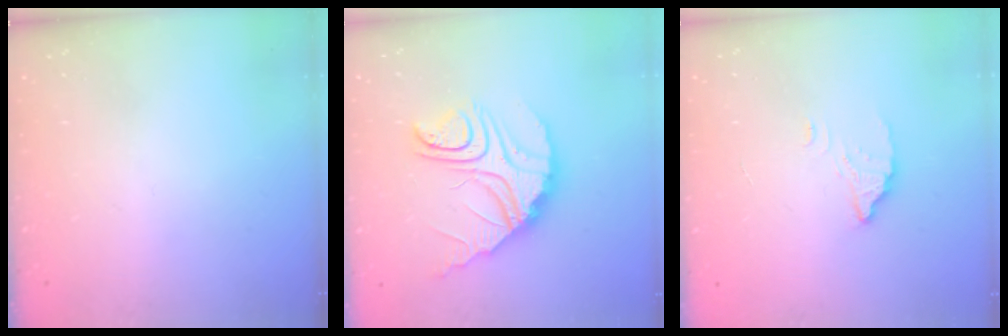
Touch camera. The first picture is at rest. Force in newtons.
{"total": 14.7, "press": 14.7, "slide": 1.1}
{"total": 2.8, "press": 2.8, "slide": 0.3}